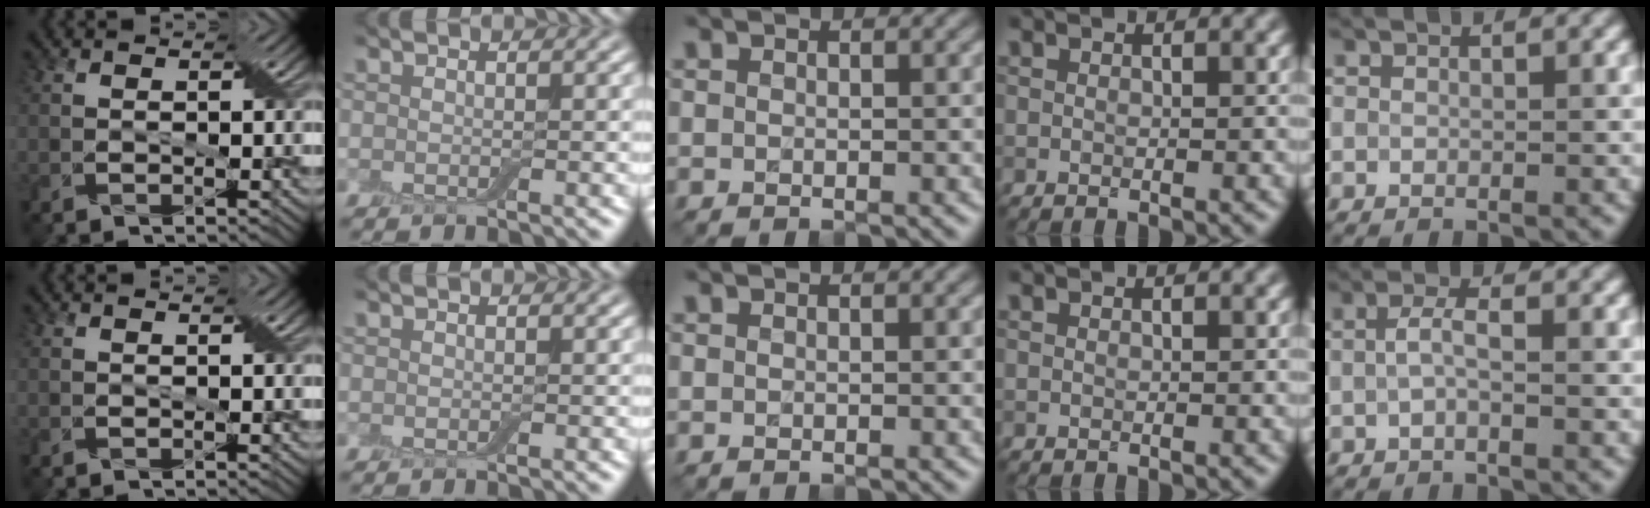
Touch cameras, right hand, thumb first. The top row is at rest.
{"little": {"total": 1.6, "force": [-0.1, 0.4, 1.5], "torque": [-0.036, 0.002, -0.006]}}